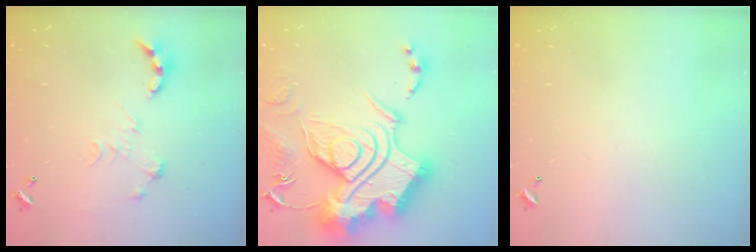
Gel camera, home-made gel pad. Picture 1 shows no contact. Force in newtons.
{"total": 1.1, "press": 1.1, "slide": 0.0}
{"total": 0.0}